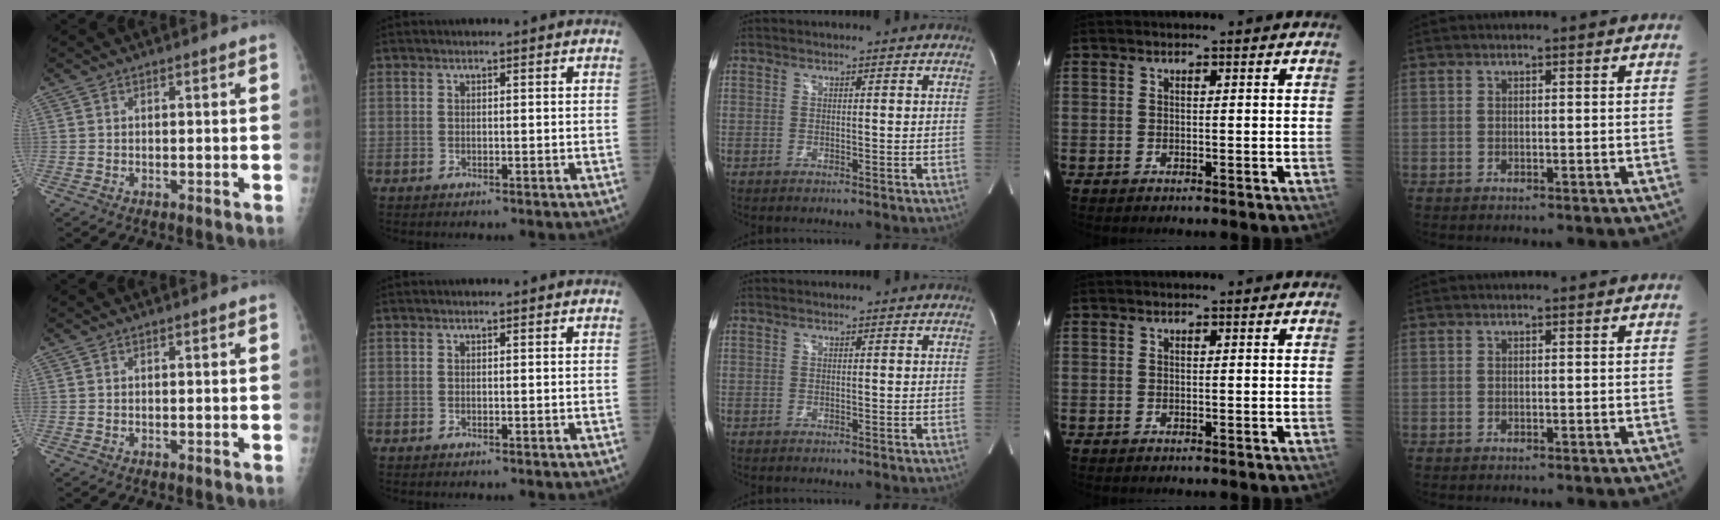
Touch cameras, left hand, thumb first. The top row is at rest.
{}